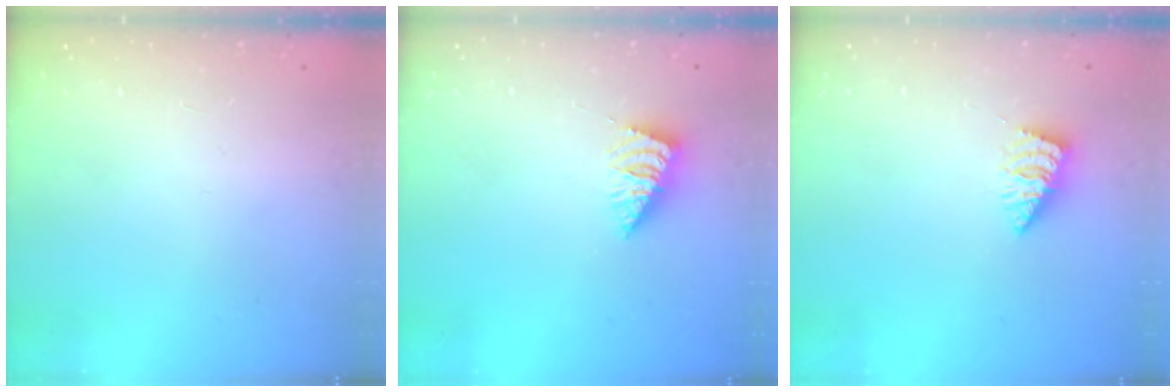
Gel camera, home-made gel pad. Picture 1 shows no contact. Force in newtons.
{"total": 1.9, "press": 1.9, "slide": 0.2}
{"total": 2.3, "press": 2.3, "slide": 0.1}